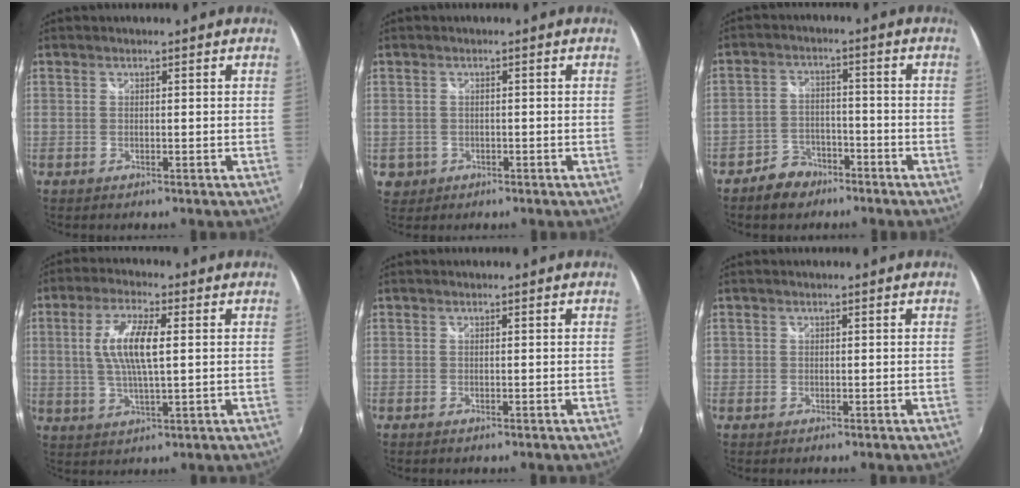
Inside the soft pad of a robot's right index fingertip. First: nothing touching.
{"total": 3.1, "force": [-0.6, 3.0, 0.7], "torque": [-0.020, 0.000, -0.002]}
{"total": 6.0, "force": [-4.6, 3.7, 1.2], "torque": [-0.039, 0.017, -0.070]}
{"total": 9.2, "force": [1.3, 2.4, 8.8], "torque": [-0.175, 0.004, 0.026]}
{"total": 0.0}
{"total": 0.6, "force": [-0.2, 0.6, 0.0], "torque": [0.001, -0.003, -0.004]}